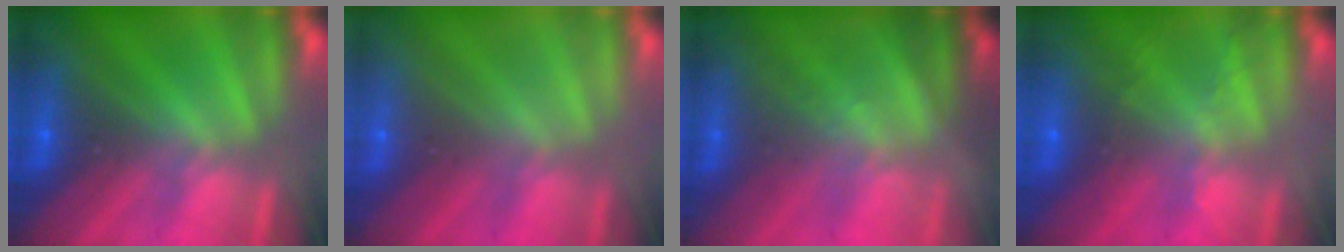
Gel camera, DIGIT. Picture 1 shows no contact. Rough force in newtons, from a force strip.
{"total": 3.3}
{"total": 1.2}
{"total": 2.1}